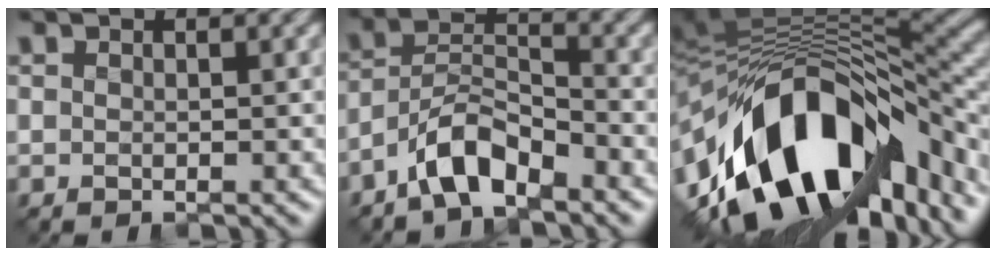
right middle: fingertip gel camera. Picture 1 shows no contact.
{"total": 4.7, "force": [-3.6, 1.5, 2.6], "torque": [-0.045, 0.013, -0.074]}
{"total": 16.0, "force": [-6.3, 8.7, 11.9], "torque": [-0.212, 0.005, -0.098]}